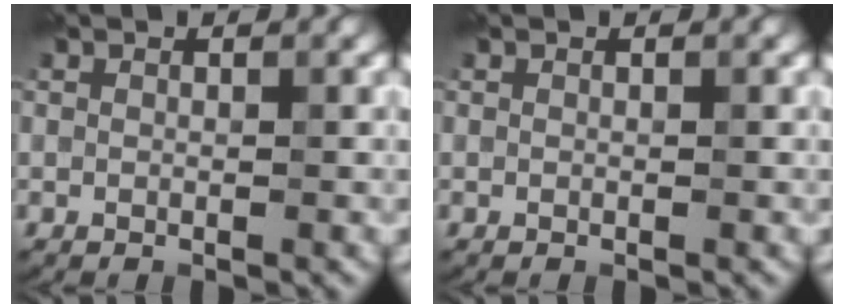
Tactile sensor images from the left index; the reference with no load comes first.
{"total": 0.0}